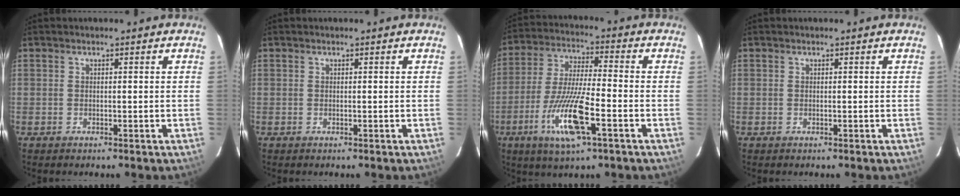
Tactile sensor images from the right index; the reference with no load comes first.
{"total": 0.0}
{"total": 13.0, "force": [-5.2, 1.6, 11.8], "torque": [-0.235, -0.020, -0.095]}
{"total": 0.0}